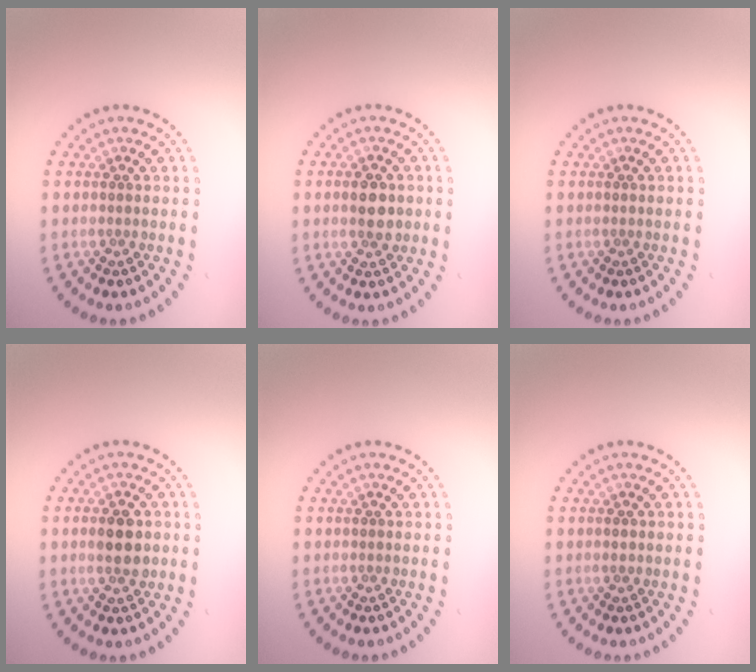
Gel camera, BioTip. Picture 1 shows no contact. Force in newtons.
{"total": 2.8, "press": 2.8, "slide": 0.1}
{"total": 0.0}
{"total": 2.7, "press": 2.7, "slide": 0.2}
{"total": 0.0}
{"total": 0.6, "press": 0.6, "slide": 0.1}